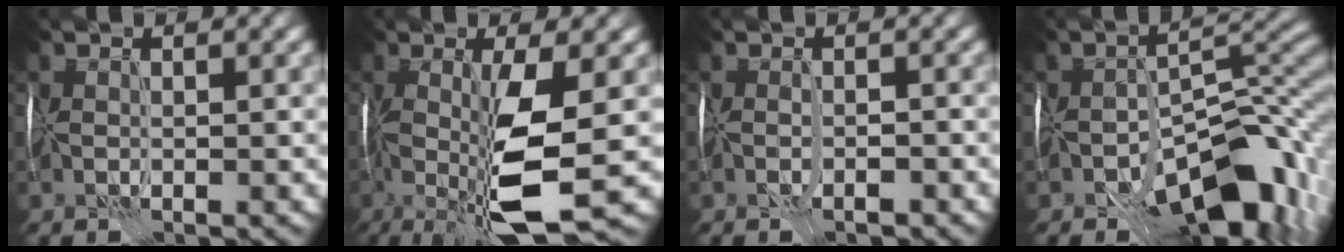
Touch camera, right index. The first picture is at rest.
{"total": 9.4, "force": [-1.5, 2.1, 9.1], "torque": [-0.179, -0.013, -0.025]}
{"total": 1.3, "force": [-0.8, 0.5, 0.9], "torque": [-0.020, 0.003, -0.013]}
{"total": 10.8, "force": [-6.0, 5.2, 7.3], "torque": [-0.087, 0.004, -0.101]}